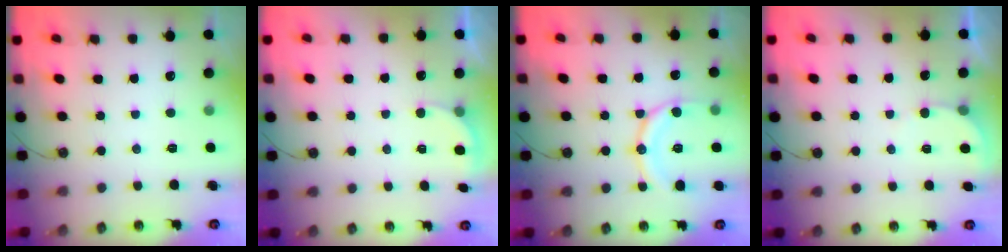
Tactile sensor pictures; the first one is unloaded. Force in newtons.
{"total": 2.5, "press": 2.4, "slide": 0.7}
{"total": 12.1, "press": 12.0, "slide": 1.4}
{"total": 2.9, "press": 2.9, "slide": 0.3}